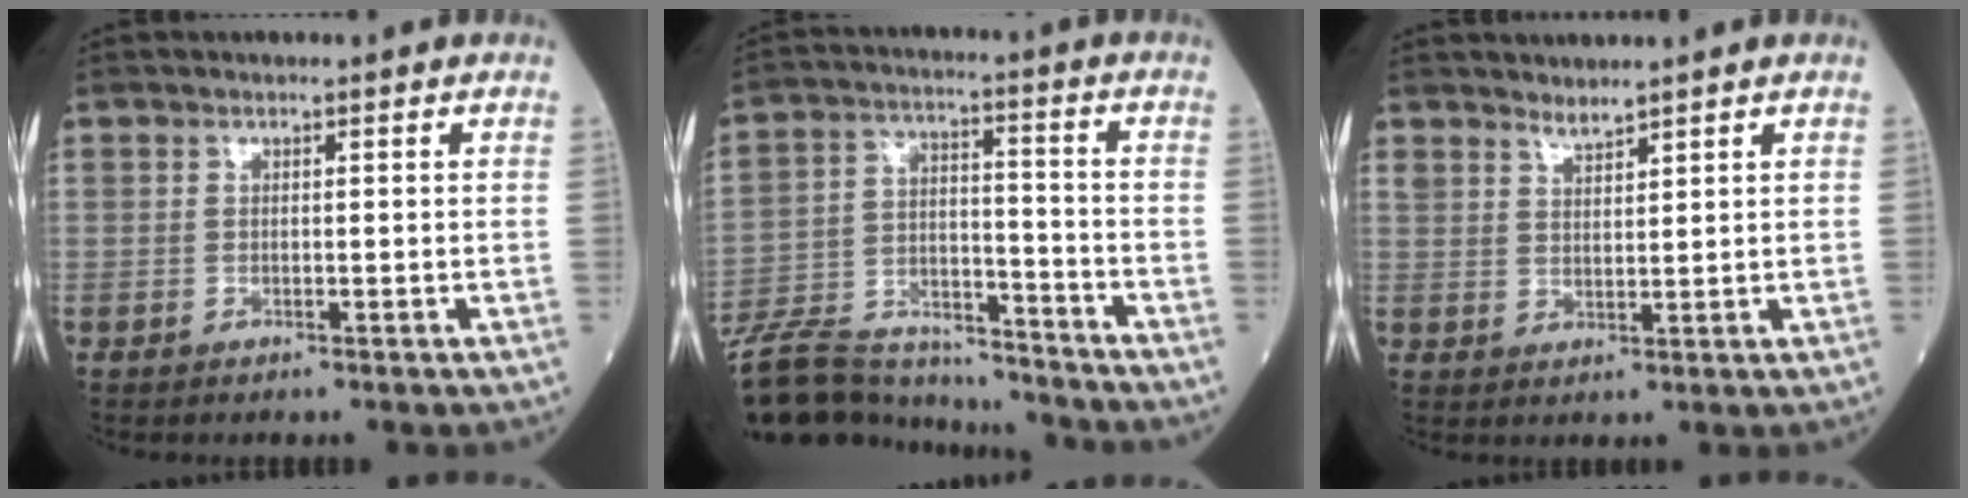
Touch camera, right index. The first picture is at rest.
{"total": 23.3, "force": [-21.0, 6.0, 8.1], "torque": [-0.205, -0.011, -0.342]}
{"total": 2.9, "force": [2.7, 0.7, 0.8], "torque": [-0.021, 0.006, 0.057]}